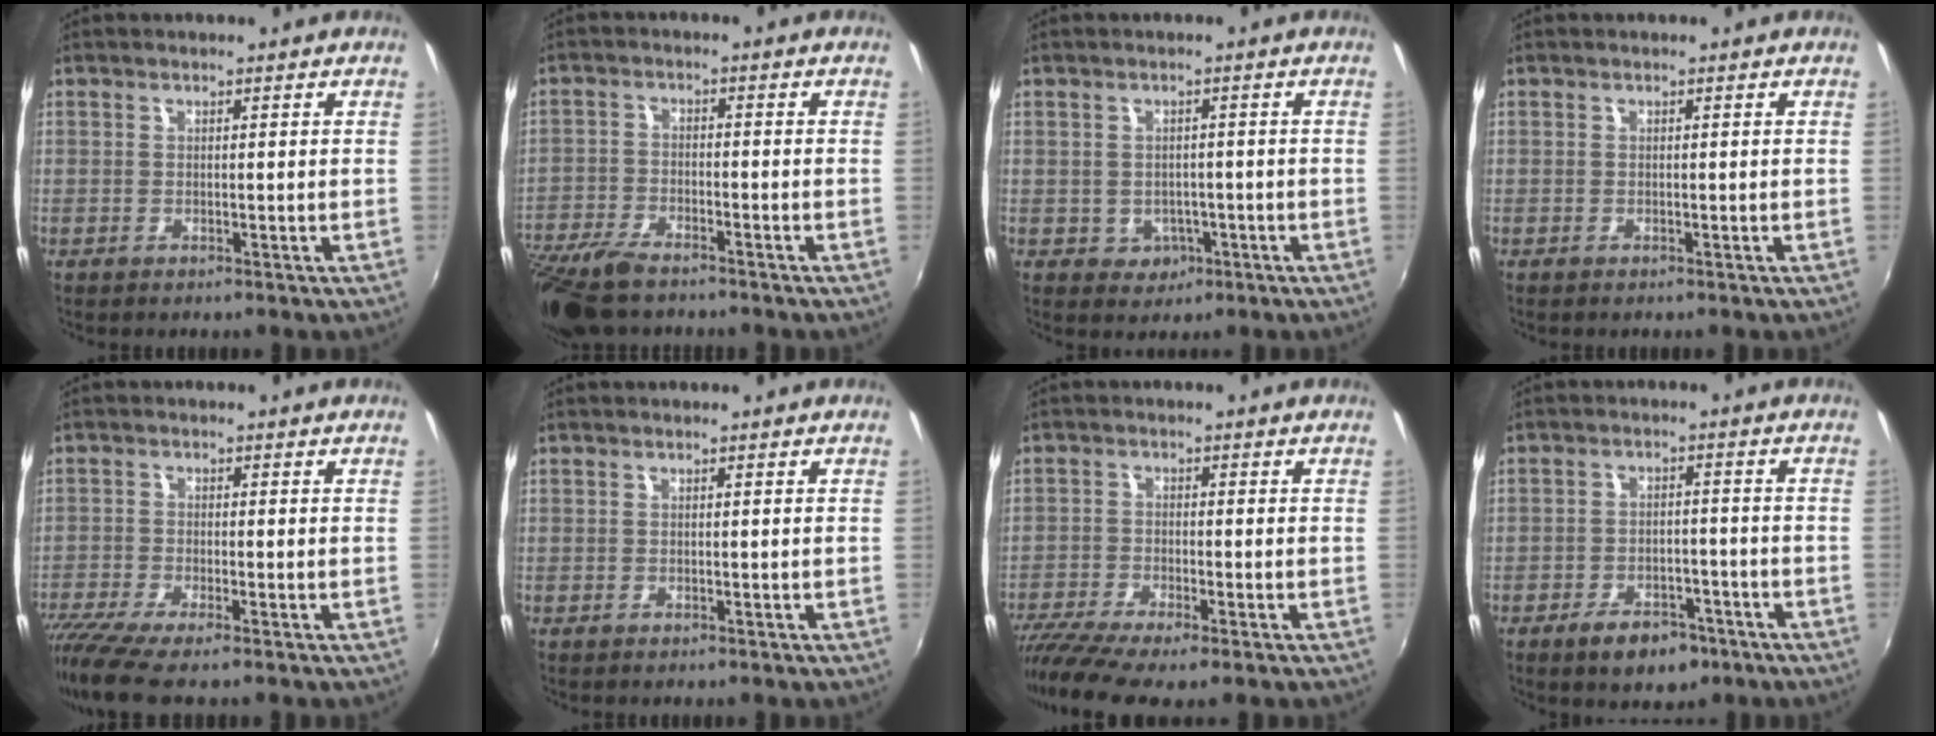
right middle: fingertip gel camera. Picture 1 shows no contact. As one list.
[{"total": 12.1, "force": [-9.8, 3.9, 6.1], "torque": [-0.152, -0.029, -0.188]}, {"total": 3.6, "force": [-1.0, 3.4, 0.9], "torque": [-0.025, 0.003, -0.004]}, {"total": 0.0}, {"total": 8.5, "force": [-6.8, 0.5, 5.1], "torque": [-0.127, -0.044, -0.124]}, {"total": 0.0}, {"total": 9.4, "force": [-7.4, 1.0, 5.7], "torque": [-0.139, -0.043, -0.132]}, {"total": 7.6, "force": [-5.0, 4.2, 4.0], "torque": [-0.090, 0.001, -0.067]}]